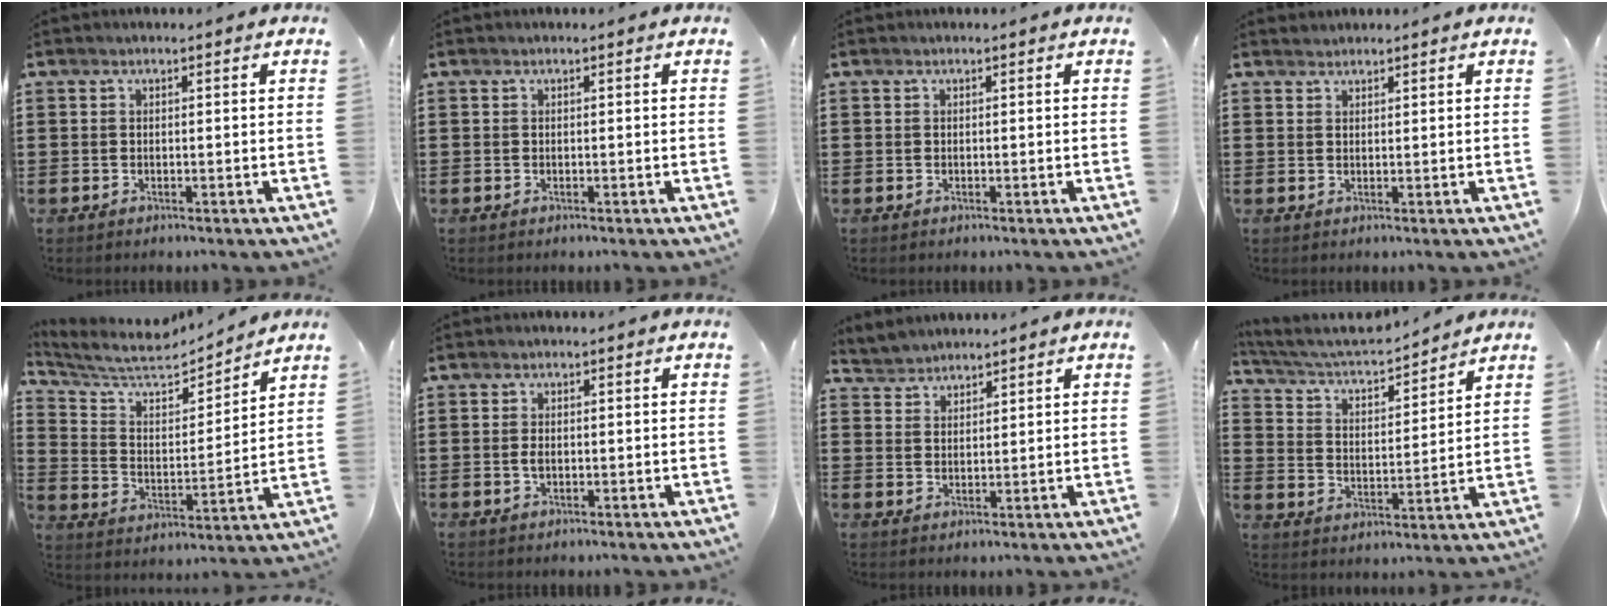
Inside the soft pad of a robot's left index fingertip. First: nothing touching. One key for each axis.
{"total": 0.0}
{"total": 0.0}
{"total": 0.9, "fx": 0.9, "fy": 0.1, "fz": -0.1, "tx": 0.001, "ty": -0.001, "tz": 0.019}
{"total": 7.3, "fx": 6.5, "fy": 1.6, "fz": 2.9, "tx": -0.086, "ty": -0.045, "tz": 0.109}
{"total": 1.4, "fx": -0.2, "fy": 0.6, "fz": 1.3, "tx": -0.032, "ty": -0.001, "tz": -0.007}
{"total": 2.2, "fx": 2.1, "fy": 0.1, "fz": -0.6, "tx": 0.004, "ty": -0.003, "tz": 0.043}
{"total": 4.6, "fx": 4.2, "fy": 0.7, "fz": 1.8, "tx": -0.056, "ty": -0.032, "tz": 0.065}